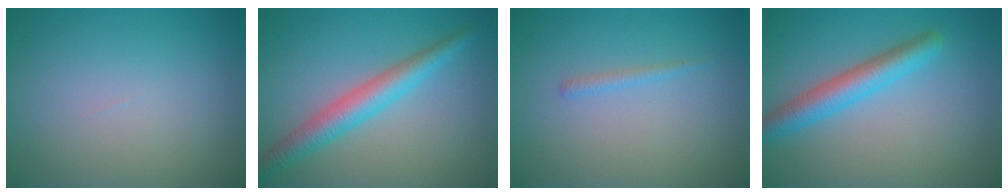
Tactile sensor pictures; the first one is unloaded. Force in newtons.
{"total": 4.0, "press": 4.0, "slide": 0.1}
{"total": 0.8, "press": 0.8, "slide": 0.1}
{"total": 3.8, "press": 3.8, "slide": 0.1}